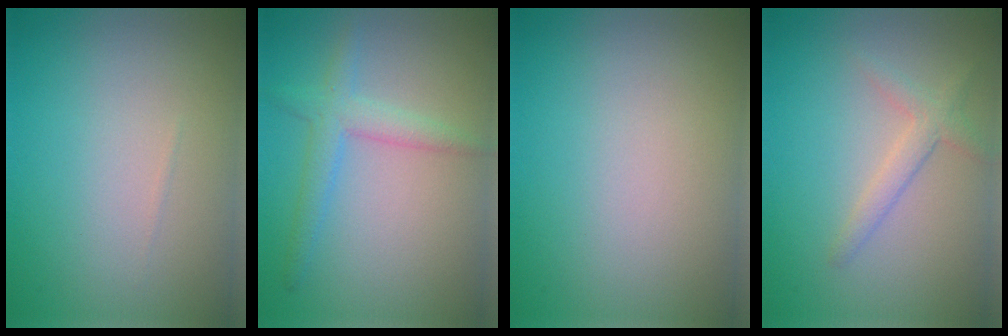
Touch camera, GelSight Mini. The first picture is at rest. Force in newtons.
{"total": 2.8, "press": 2.8, "slide": 0.2}
{"total": 0.0}
{"total": 2.0, "press": 2.0, "slide": 0.1}